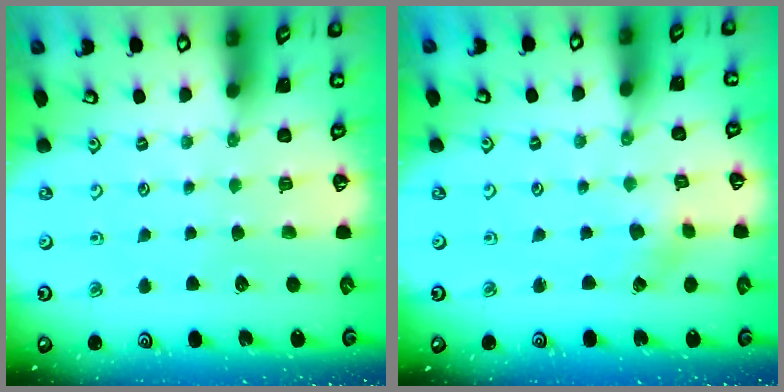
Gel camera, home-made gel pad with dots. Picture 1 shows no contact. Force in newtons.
{"total": 2.1, "press": 2.1, "slide": 0.3}